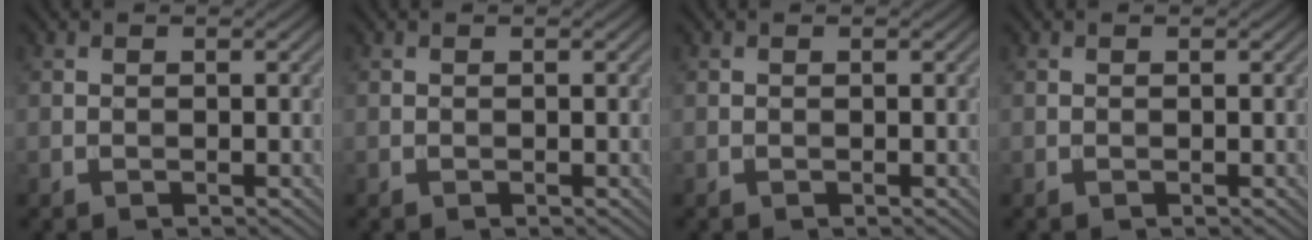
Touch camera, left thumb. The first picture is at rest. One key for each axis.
{"total": 0.0}
{"total": 0.0}
{"total": 0.0}